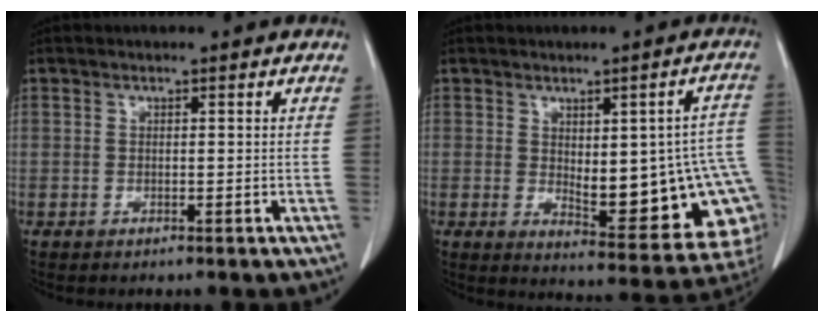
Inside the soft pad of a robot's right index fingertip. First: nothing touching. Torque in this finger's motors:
{"motor_torque": [1.28, -0.86, 0.27, 0.05]}